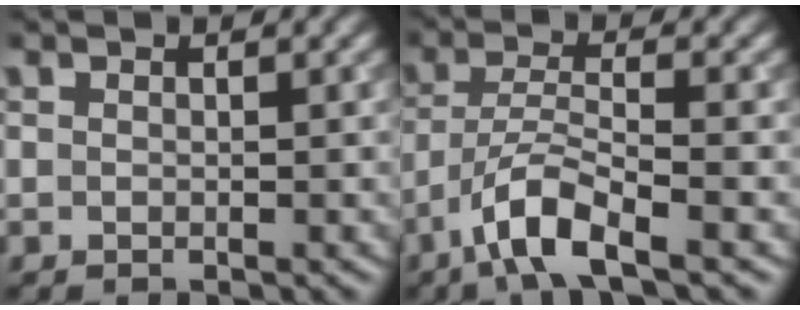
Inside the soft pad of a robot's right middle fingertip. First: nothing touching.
{"total": 5.0, "force": [-3.1, 1.1, 3.8], "torque": [-0.069, 0.002, -0.066]}